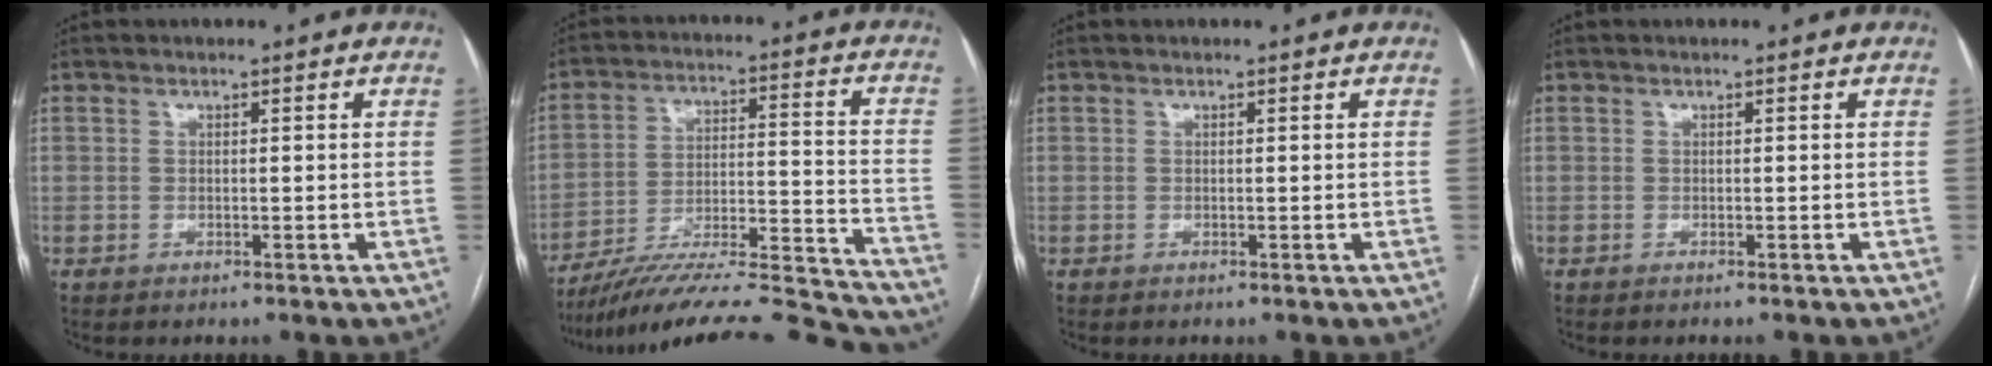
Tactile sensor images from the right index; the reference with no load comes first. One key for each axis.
{"total": 27.6, "fx": -25.6, "fy": 1.4, "fz": 10.3, "tx": -0.101, "ty": -0.002, "tz": -0.368}
{"total": 0.0}
{"total": 0.0}